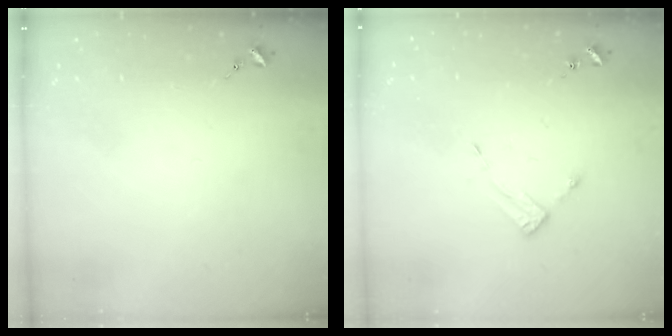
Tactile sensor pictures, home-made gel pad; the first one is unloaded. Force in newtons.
{"total": 3.5, "press": 3.5, "slide": 0.1}